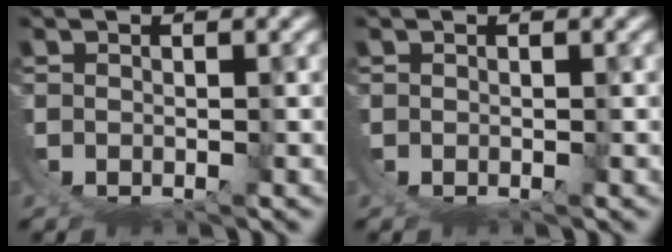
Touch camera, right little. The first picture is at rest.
{"total": 0.0}